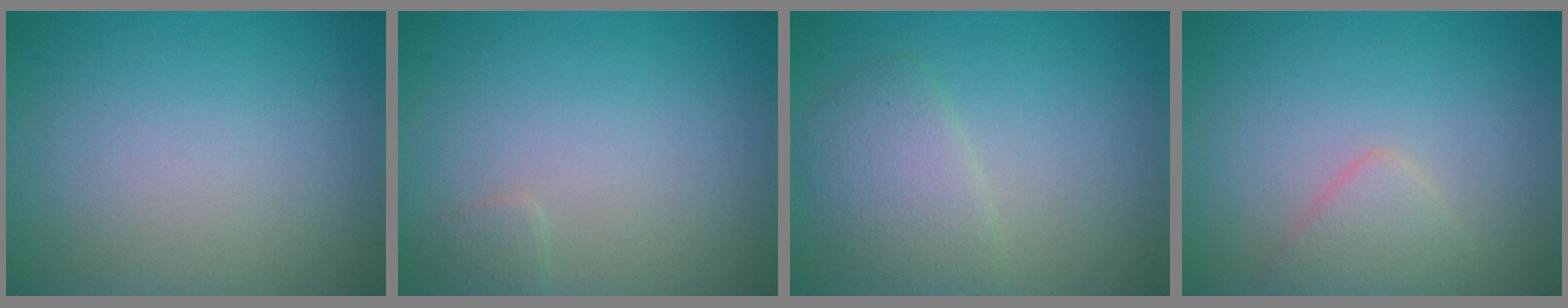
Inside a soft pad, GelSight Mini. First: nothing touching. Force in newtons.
{"total": 0.8, "press": 0.8, "slide": 0.1}
{"total": 3.2, "press": 3.2, "slide": 0.2}
{"total": 2.1, "press": 2.1, "slide": 0.1}